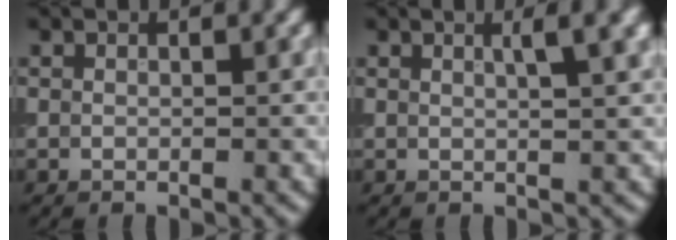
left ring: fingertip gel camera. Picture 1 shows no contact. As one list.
[{"total": 3.3, "force": [1.2, 0.9, 2.9], "torque": [-0.026, 0.008, 0.014]}]